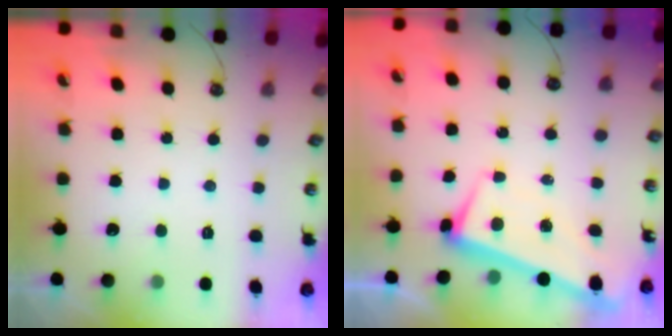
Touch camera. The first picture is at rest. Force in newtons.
{"total": 1.5, "press": 0.5, "slide": 1.4}